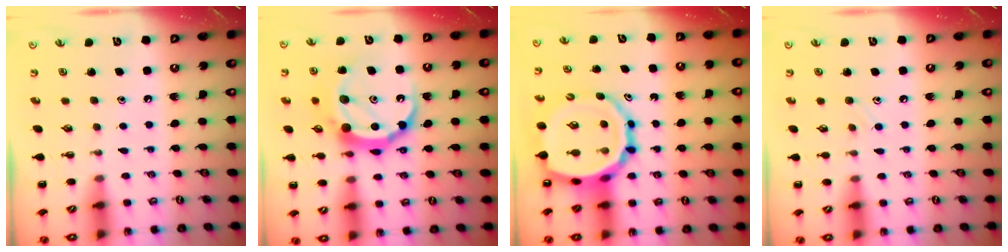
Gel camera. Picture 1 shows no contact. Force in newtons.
{"total": 15.8, "press": 15.8, "slide": 1.1}
{"total": 18.8, "press": 18.1, "slide": 4.8}
{"total": 4.2, "press": 3.9, "slide": 1.5}